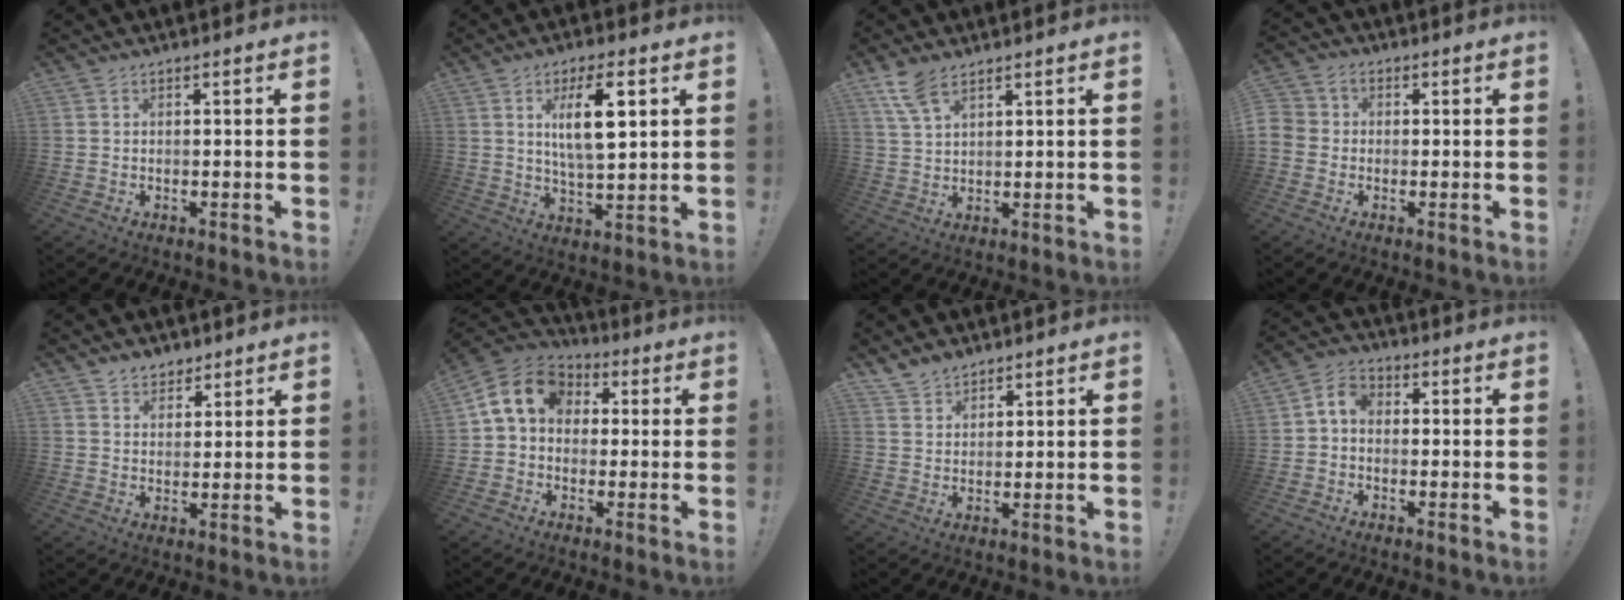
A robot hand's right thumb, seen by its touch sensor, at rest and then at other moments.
{"total": 11.6, "force": [3.9, 3.6, 10.4], "torque": [-0.174, -0.005, 0.060]}
{"total": 7.0, "force": [4.7, 2.7, 4.4], "torque": [-0.083, -0.015, 0.090]}
{"total": 4.3, "force": [-1.2, 4.0, 1.4], "torque": [-0.039, 0.011, -0.023]}
{"total": 5.0, "force": [4.0, 2.9, 0.4], "torque": [0.001, -0.028, 0.075]}
{"total": 11.5, "force": [2.4, 9.0, 6.6], "torque": [-0.117, 0.012, 0.053]}
{"total": 5.3, "force": [4.7, 2.5, 0.9], "torque": [-0.024, -0.027, 0.091]}
{"total": 4.9, "force": [-0.5, 3.5, 3.4], "torque": [-0.073, 0.014, -0.007]}